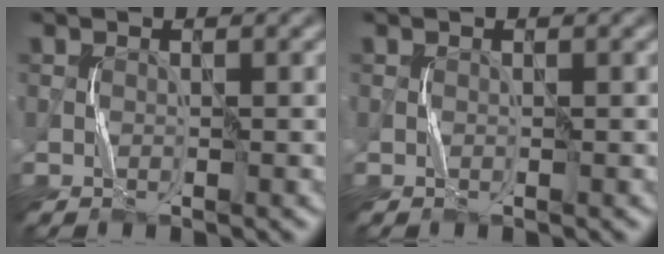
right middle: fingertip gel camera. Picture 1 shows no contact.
{"total": 0.0}